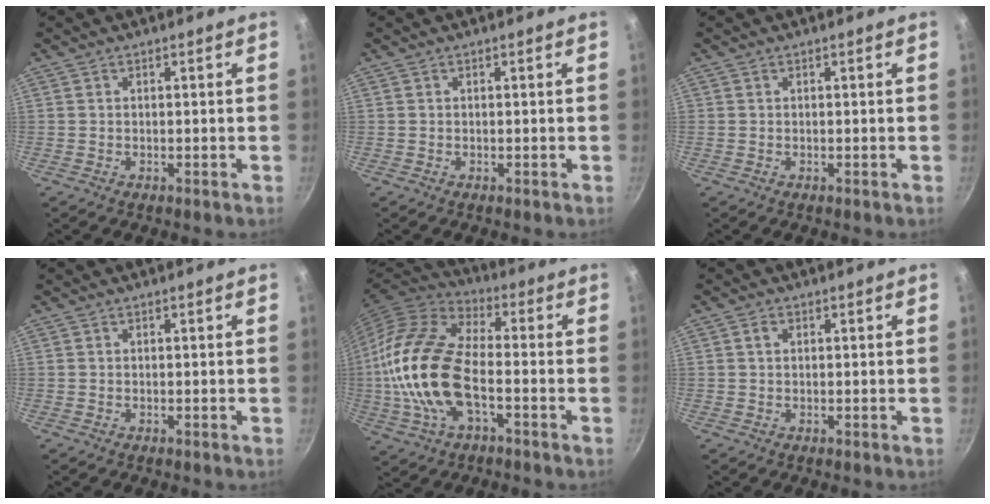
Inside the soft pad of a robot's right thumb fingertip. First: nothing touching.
{"total": 0.0}
{"total": 0.0}
{"total": 0.0}
{"total": 19.2, "force": [-3.3, 9.6, 16.2], "torque": [-0.319, 0.027, -0.075]}
{"total": 1.4, "force": [0.4, 1.0, 0.8], "torque": [-0.012, 0.004, 0.005]}